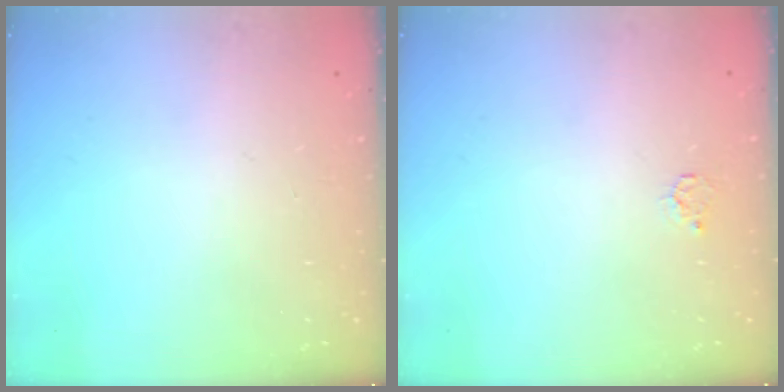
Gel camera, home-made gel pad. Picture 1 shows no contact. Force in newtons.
{"total": 3.3, "press": 3.3, "slide": 0.3}